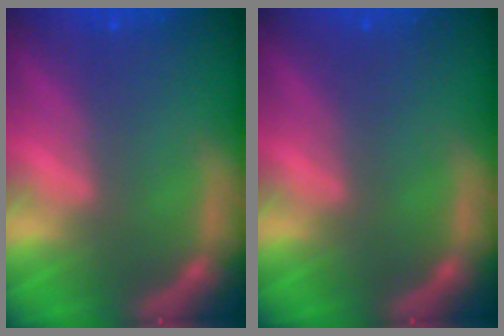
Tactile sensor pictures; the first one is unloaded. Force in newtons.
{"total": 0.0}